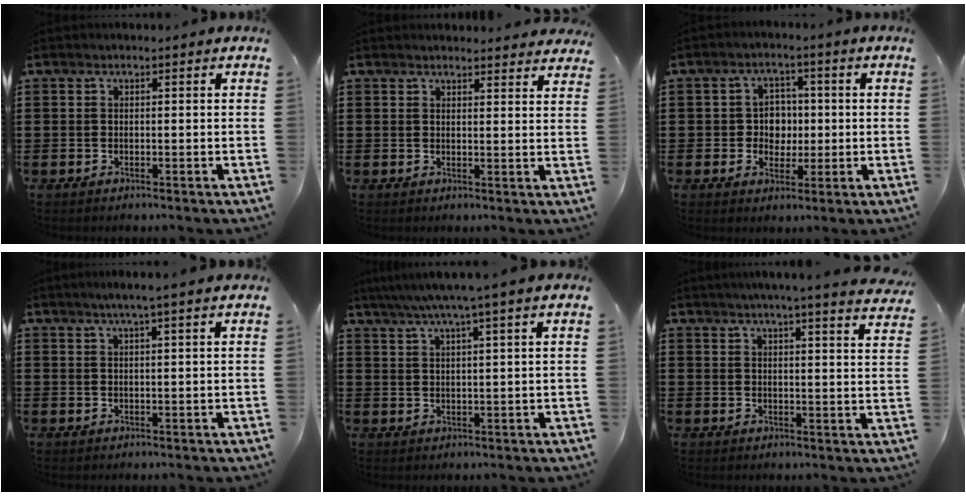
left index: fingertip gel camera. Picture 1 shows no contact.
{"total": 2.4, "force": [2.4, 0.1, 0.0], "torque": [0.002, -0.009, 0.045]}
{"total": 4.6, "force": [0.1, 4.1, 2.0], "torque": [-0.039, 0.005, -0.006]}
{"total": 2.3, "force": [1.6, -0.5, 1.5], "torque": [-0.031, -0.002, 0.029]}
{"total": 4.8, "force": [3.3, -0.8, 3.4], "torque": [-0.072, -0.009, 0.055]}
{"total": 4.1, "force": [3.7, -0.9, 1.4], "torque": [-0.041, -0.018, 0.064]}